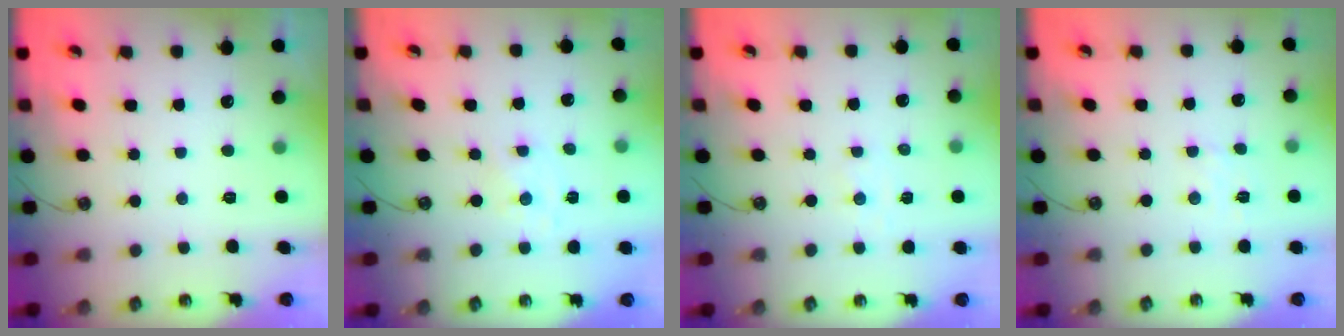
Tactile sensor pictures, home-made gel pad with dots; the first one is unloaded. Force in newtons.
{"total": 0.6, "press": 0.6, "slide": 0.2}
{"total": 1.4, "press": 1.4, "slide": 0.4}
{"total": 2.9, "press": 2.9, "slide": 0.4}